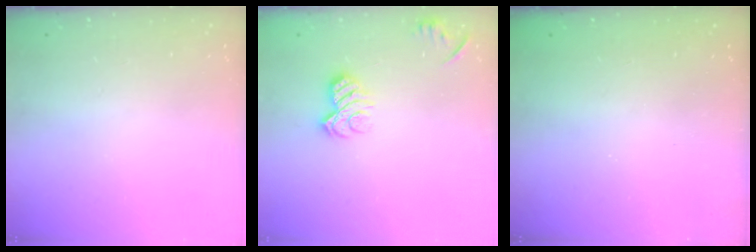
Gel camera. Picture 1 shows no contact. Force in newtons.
{"total": 9.2, "press": 9.1, "slide": 1.2}
{"total": 2.4, "press": 2.3, "slide": 0.8}